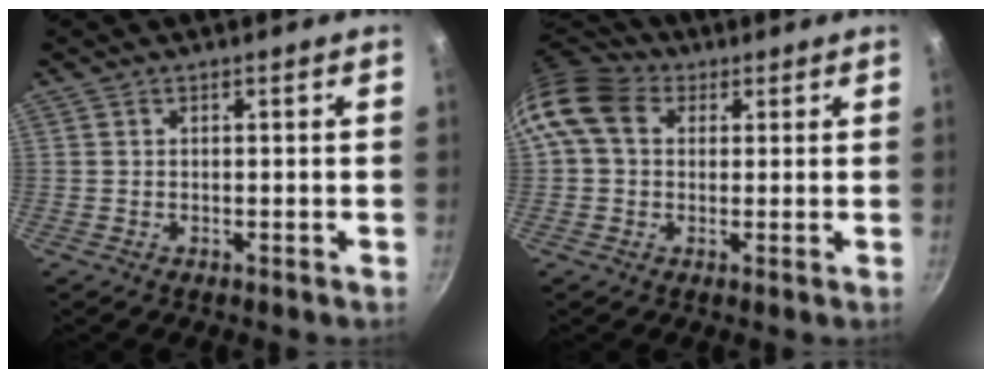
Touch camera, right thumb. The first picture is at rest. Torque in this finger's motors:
{"motor_torque": [0.08, 0.58, 0.64, -0.59, 0.31]}